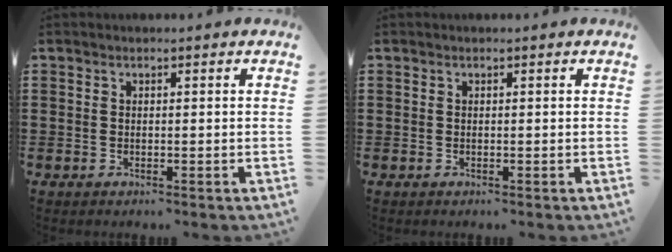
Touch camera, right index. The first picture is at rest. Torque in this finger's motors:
{"motor_torque": [0.02, 0.08, 0.00, 0.00]}